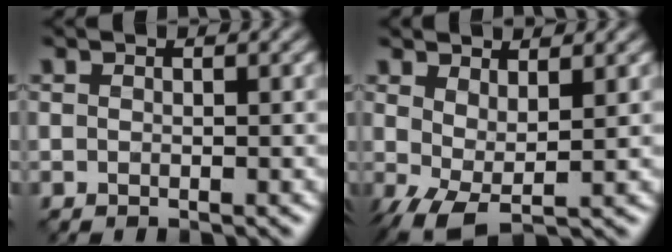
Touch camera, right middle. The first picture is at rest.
{"total": 3.7, "force": [0.2, 1.1, 3.5], "torque": [-0.079, -0.006, 0.006]}